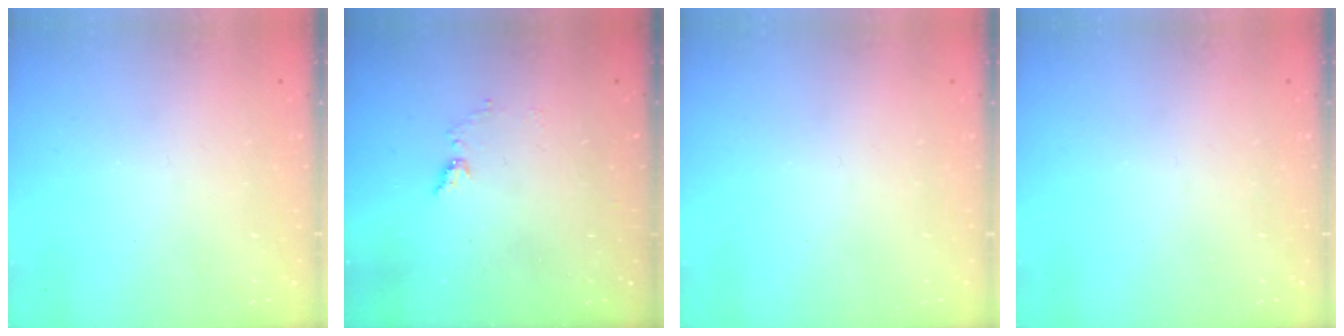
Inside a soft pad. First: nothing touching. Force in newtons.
{"total": 5.3, "press": 5.3, "slide": 0.6}
{"total": 0.0}
{"total": 0.0}